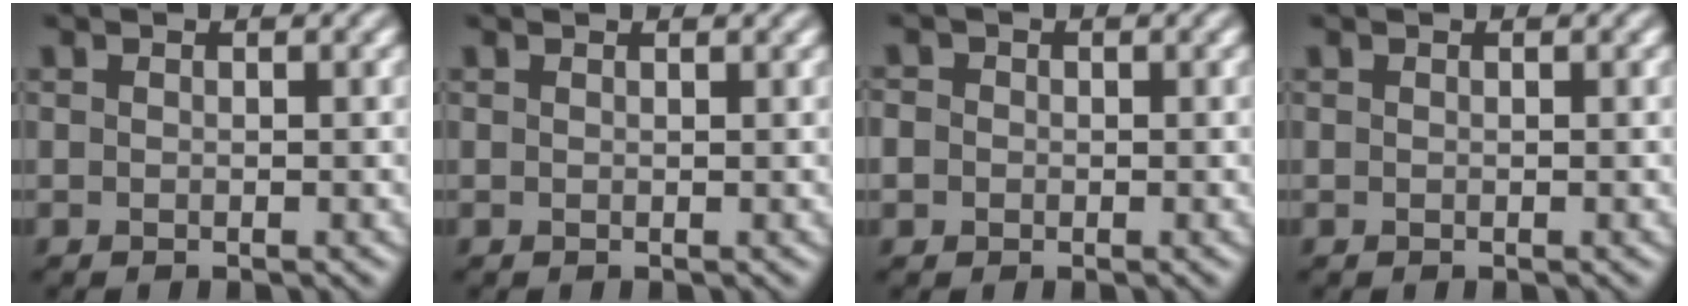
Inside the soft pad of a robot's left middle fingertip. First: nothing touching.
{"total": 0.9, "force": [0.9, 0.2, 0.1], "torque": [0.000, -0.002, 0.005]}
{"total": 1.5, "force": [0.1, 1.5, 0.3], "torque": [0.003, 0.006, -0.005]}
{"total": 0.0}